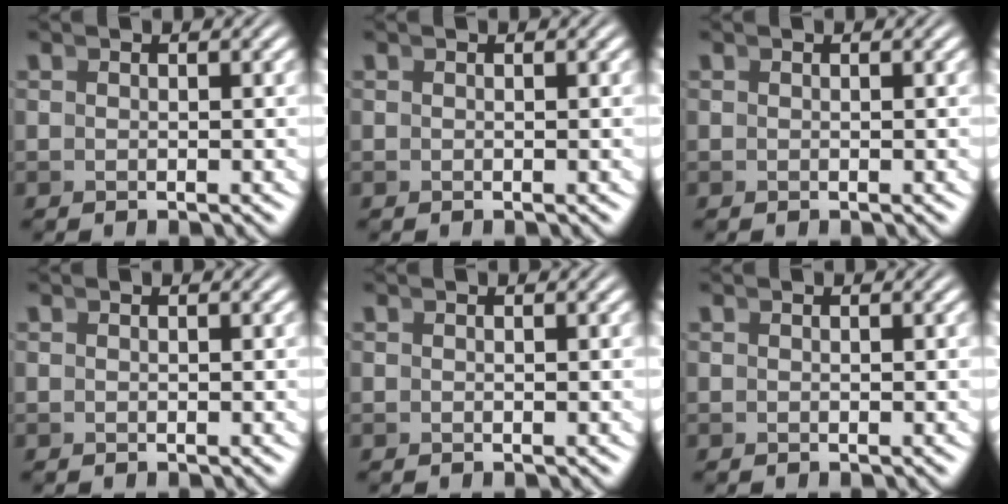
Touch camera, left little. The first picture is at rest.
{"total": 0.0}
{"total": 0.0}
{"total": 0.0}
{"total": 0.0}
{"total": 0.0}